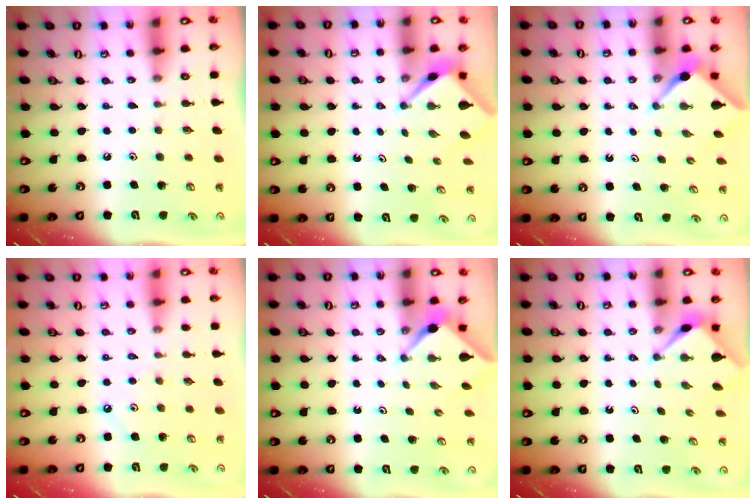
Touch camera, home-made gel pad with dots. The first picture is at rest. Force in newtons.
{"total": 2.6, "press": 2.6, "slide": 0.2}
{"total": 2.5, "press": 2.4, "slide": 0.3}
{"total": 2.6, "press": 2.6, "slide": 0.4}
{"total": 2.5, "press": 2.4, "slide": 0.3}
{"total": 2.9, "press": 2.9, "slide": 0.2}